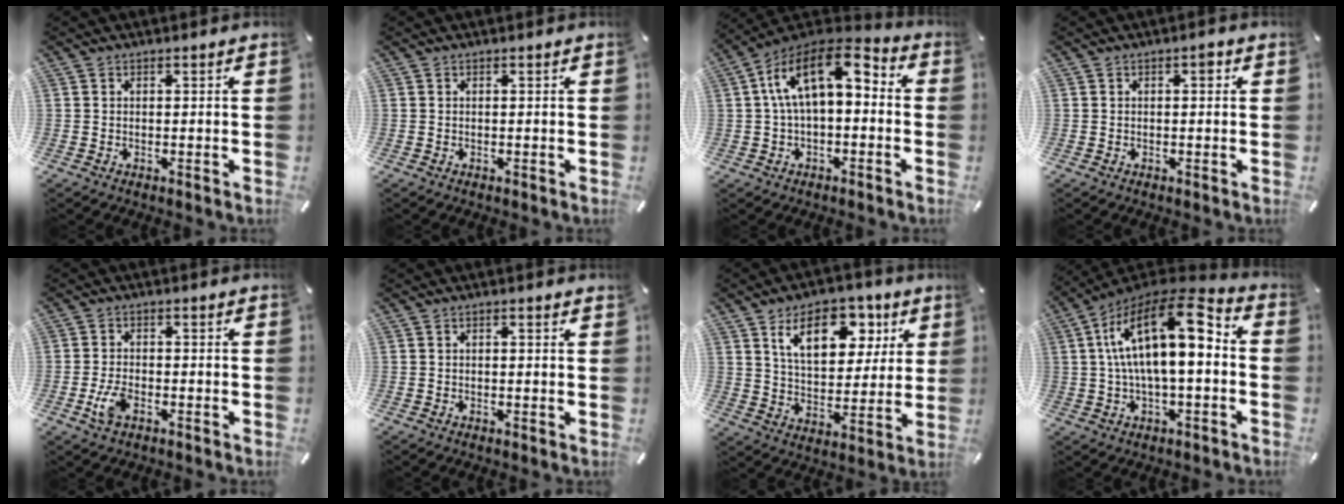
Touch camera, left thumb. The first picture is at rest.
{"total": 0.0}
{"total": 14.3, "force": [3.1, 7.8, 11.5], "torque": [-0.231, -0.014, 0.051]}
{"total": 1.8, "force": [0.3, 0.9, 1.6], "torque": [-0.016, 0.002, -0.002]}
{"total": 5.1, "force": [-2.1, 2.7, 3.8], "torque": [-0.095, -0.001, -0.043]}
{"total": 0.6, "force": [0.2, 0.1, 0.6], "torque": [-0.011, 0.001, 0.003]}
{"total": 15.3, "force": [7.7, 9.3, 9.5], "torque": [-0.150, -0.015, 0.134]}
{"total": 18.5, "force": [3.7, 7.8, 16.4], "torque": [-0.288, -0.020, 0.057]}